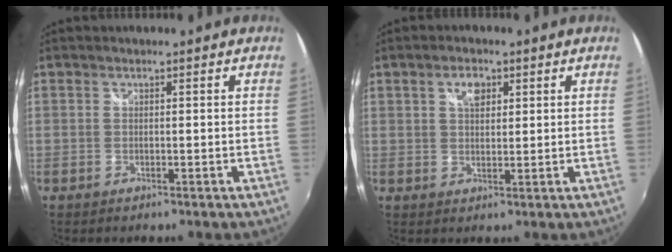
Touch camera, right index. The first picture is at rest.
{"total": 3.7, "force": [1.7, 2.2, 2.5], "torque": [-0.039, 0.007, 0.029]}